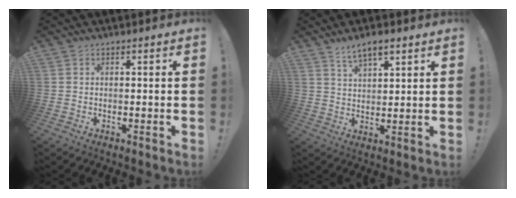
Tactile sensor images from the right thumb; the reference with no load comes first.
{"total": 6.2, "force": [4.3, 2.5, 3.7], "torque": [-0.061, -0.017, 0.077]}